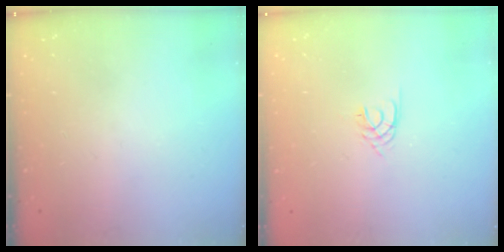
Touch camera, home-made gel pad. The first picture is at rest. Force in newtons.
{"total": 2.4, "press": 2.4, "slide": 0.3}